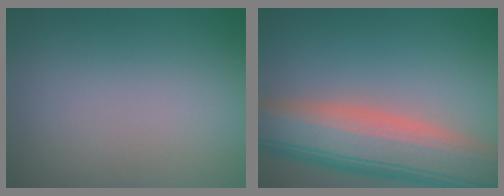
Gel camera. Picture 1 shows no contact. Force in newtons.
{"total": 10.4, "press": 10.4, "slide": 0.6}